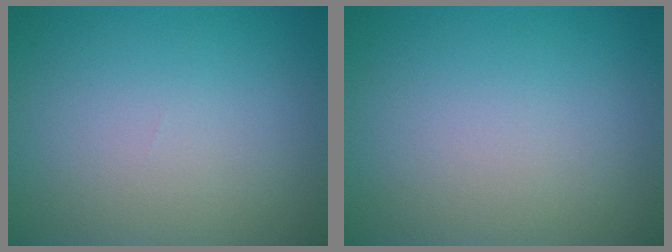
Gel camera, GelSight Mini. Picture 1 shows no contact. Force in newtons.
{"total": 0.0}